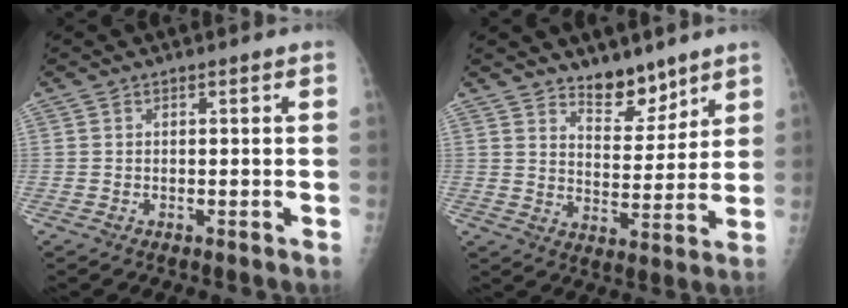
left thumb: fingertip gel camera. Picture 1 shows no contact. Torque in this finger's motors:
{"motor_torque": [0.09, -0.01, 0.20, -0.03, 0.01]}